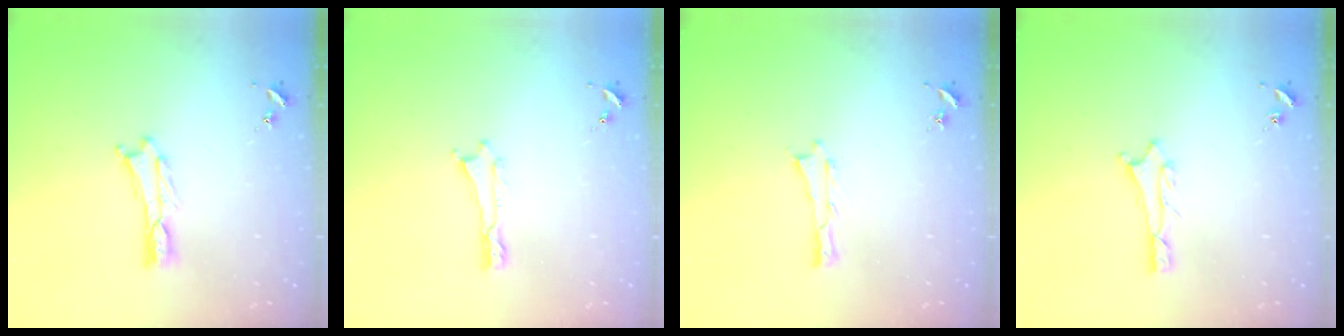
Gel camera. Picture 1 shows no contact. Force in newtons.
{"total": 0.0}
{"total": 0.0}
{"total": 1.1, "press": 1.0, "slide": 0.1}